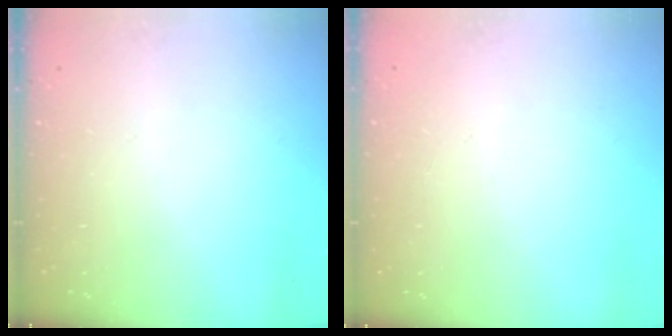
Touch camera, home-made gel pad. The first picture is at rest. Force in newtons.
{"total": 2.3, "press": 2.3, "slide": 0.1}